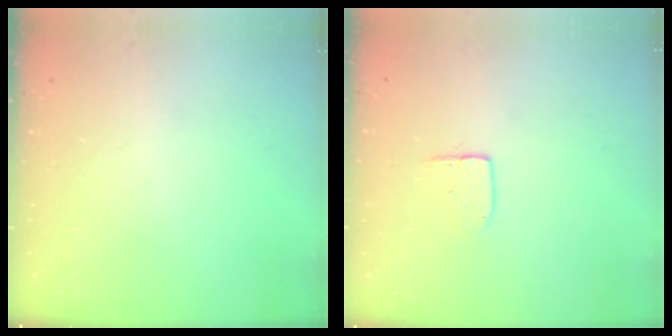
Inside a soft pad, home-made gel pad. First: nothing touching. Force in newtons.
{"total": 5.4, "press": 5.4, "slide": 0.4}